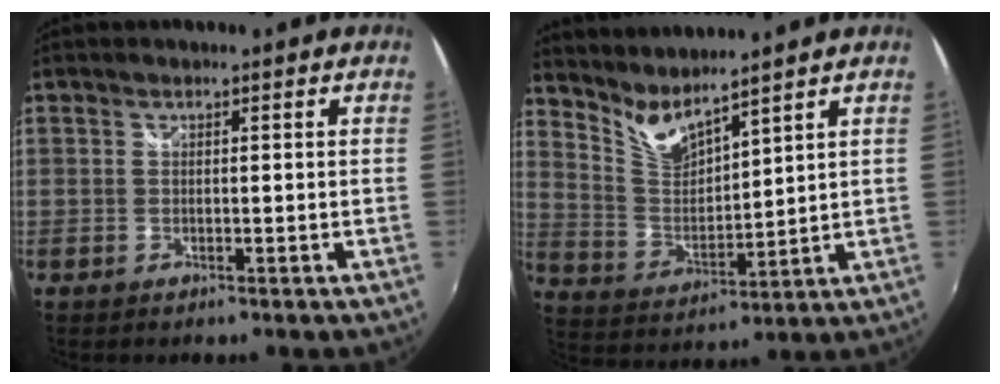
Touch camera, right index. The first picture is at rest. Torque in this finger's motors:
{"motor_torque": [-0.11, 0.53, 0.06, 0.00]}